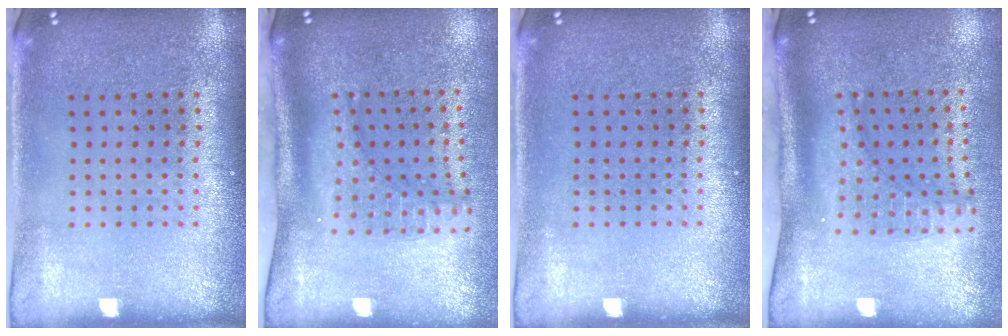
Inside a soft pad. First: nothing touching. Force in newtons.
{"total": 2.3, "press": 1.6, "slide": 1.6}
{"total": 0.0}
{"total": 2.3, "press": 1.6, "slide": 1.6}